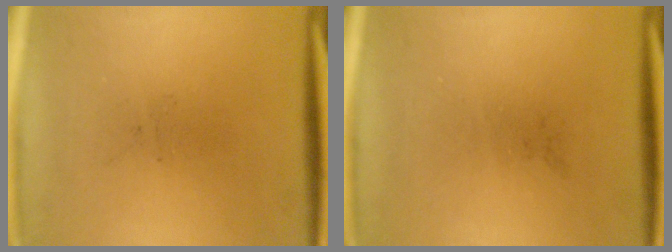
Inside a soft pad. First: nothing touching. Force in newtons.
{"total": 0.0}